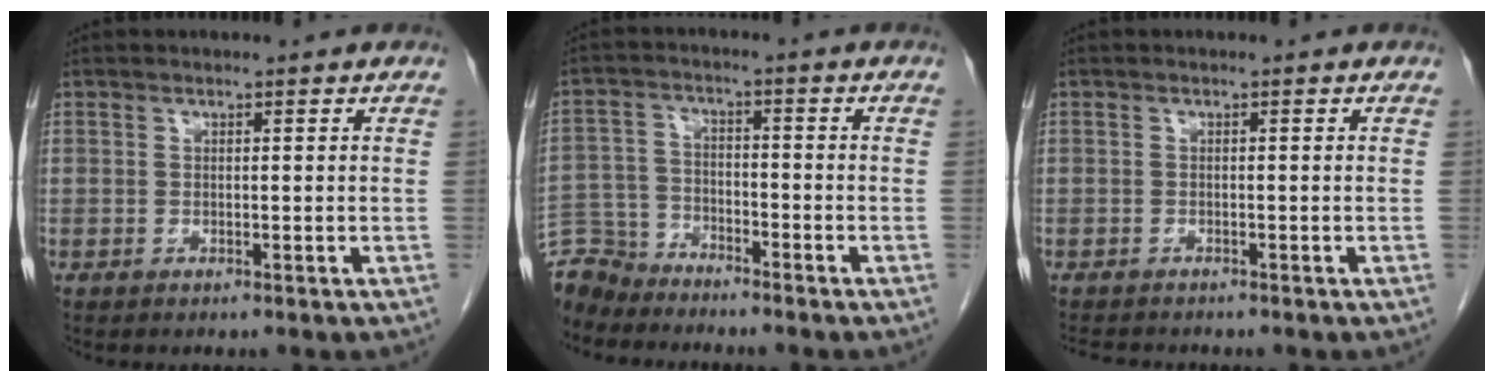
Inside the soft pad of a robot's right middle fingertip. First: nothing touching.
{"total": 7.5, "force": [-7.2, 2.1, -0.2], "torque": [0.000, 0.001, -0.144]}
{"total": 3.2, "force": [-3.0, 0.8, 0.9], "torque": [-0.014, -0.008, -0.045]}